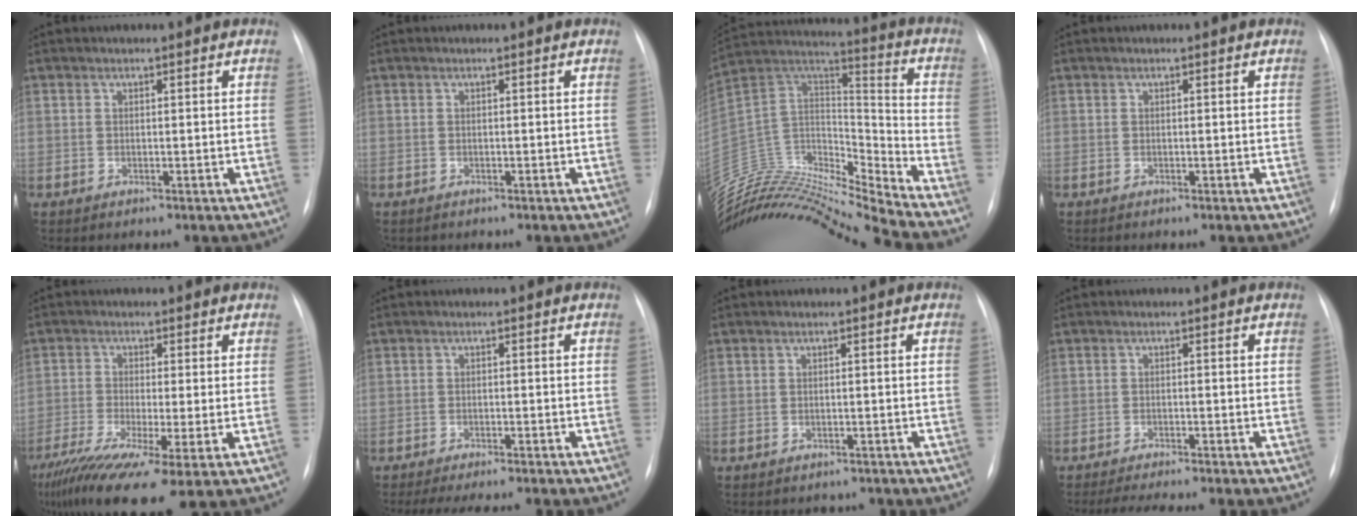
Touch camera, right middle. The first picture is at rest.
{"total": 1.0, "force": [-0.9, 0.5, 0.2], "torque": [-0.007, 0.001, -0.009]}
{"total": 21.5, "force": [-20.9, -0.3, 5.1], "torque": [-0.081, 0.052, -0.358]}
{"total": 0.0}
{"total": 13.2, "force": [-7.8, 1.5, 10.6], "torque": [-0.193, -0.035, -0.130]}
{"total": 9.0, "force": [-7.9, 1.1, 4.1], "torque": [-0.053, -0.010, -0.107]}
{"total": 2.0, "force": [-1.7, 1.1, -0.1], "torque": [0.001, 0.007, -0.022]}
{"total": 6.2, "force": [-5.5, 0.1, 3.0], "torque": [-0.041, -0.009, -0.081]}